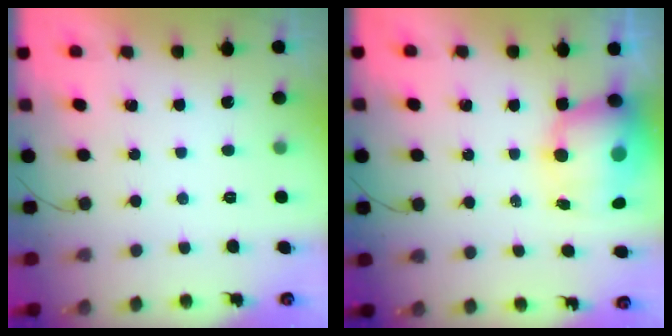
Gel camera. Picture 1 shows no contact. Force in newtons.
{"total": 12.5, "press": 12.2, "slide": 3.0}